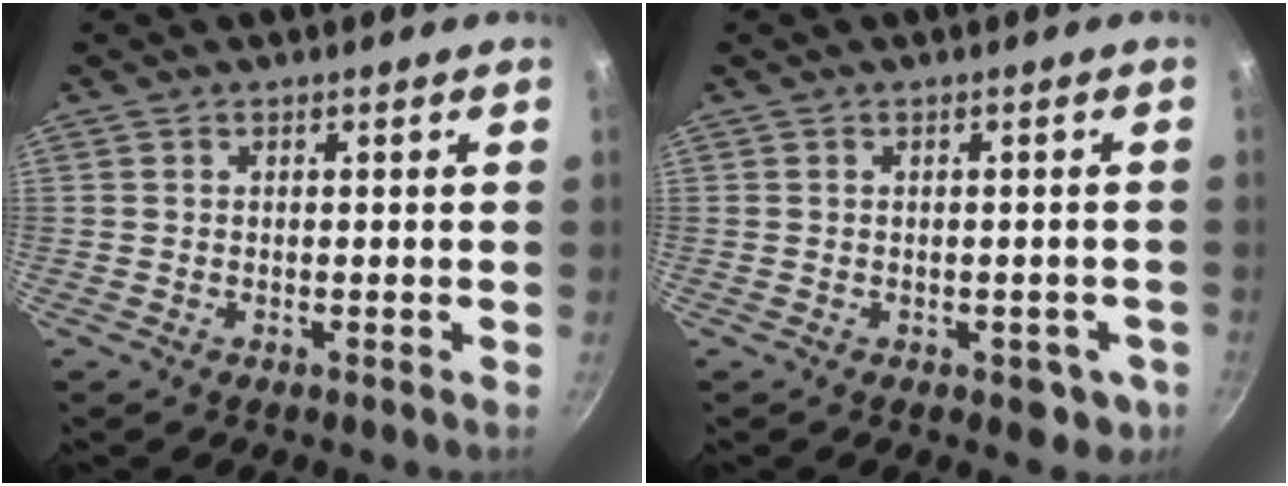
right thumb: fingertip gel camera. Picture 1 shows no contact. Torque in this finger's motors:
{"motor_torque": [-0.06, 0.08, 0.14, 0.03, 0.00]}